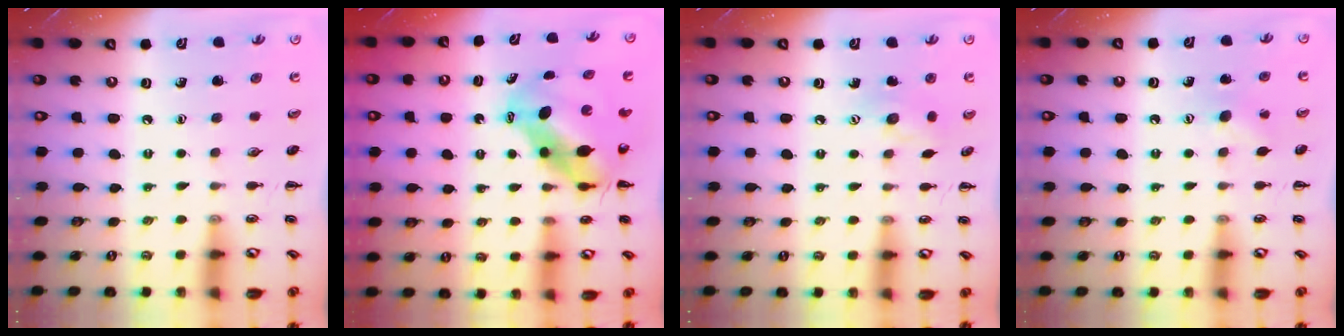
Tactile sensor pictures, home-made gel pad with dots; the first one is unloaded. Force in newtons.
{"total": 7.8, "press": 7.6, "slide": 1.9}
{"total": 7.8, "press": 7.7, "slide": 1.1}
{"total": 5.6, "press": 5.4, "slide": 1.4}